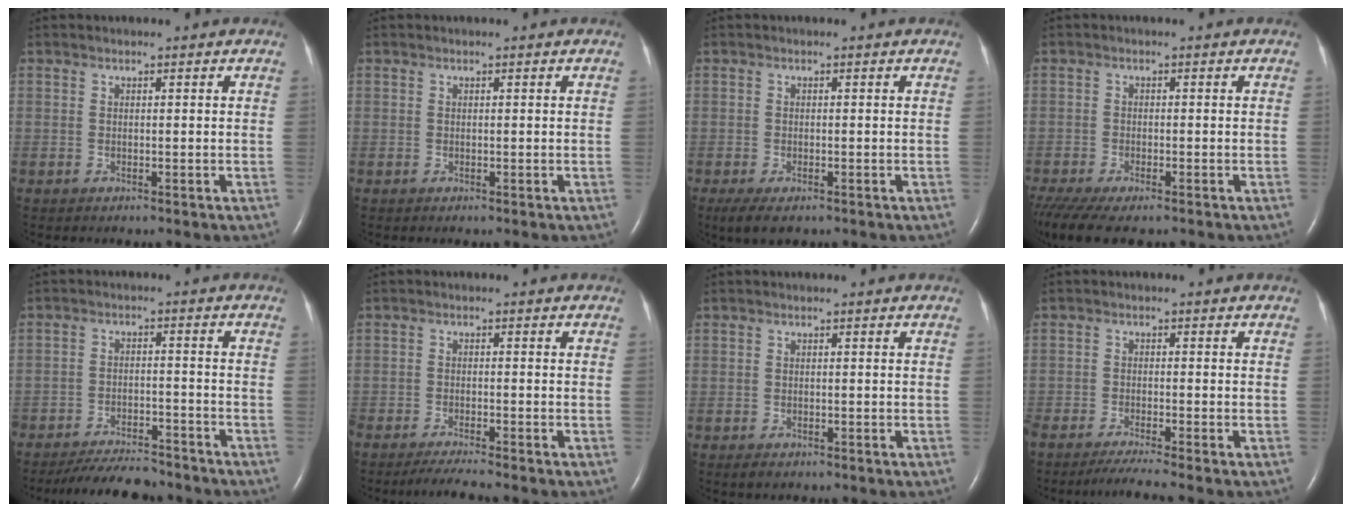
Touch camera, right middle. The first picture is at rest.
{"total": 0.0}
{"total": 3.6, "force": [-2.3, 1.3, 2.4], "torque": [-0.049, -0.010, -0.035]}
{"total": 9.6, "force": [-7.6, 2.5, 5.3], "torque": [-0.094, -0.015, -0.119]}
{"total": 9.7, "force": [-8.9, 2.1, 3.1], "torque": [-0.045, -0.008, -0.136]}
{"total": 4.4, "force": [-3.8, -0.5, 2.0], "torque": [-0.038, -0.015, -0.067]}
{"total": 1.2, "force": [-0.8, 0.6, 0.6], "torque": [-0.014, -0.001, -0.009]}
{"total": 4.9, "force": [-4.2, -0.9, 2.5], "torque": [-0.043, -0.017, -0.073]}